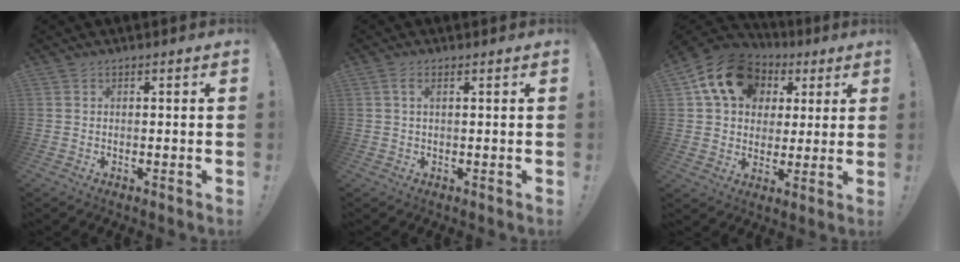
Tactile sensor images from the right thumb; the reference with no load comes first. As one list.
[{"total": 2.4, "force": [0.8, 0.6, 2.1], "torque": [-0.041, 0.002, 0.013]}, {"total": 16.9, "force": [7.2, 12.8, 8.4], "torque": [-0.134, -0.022, 0.142]}]